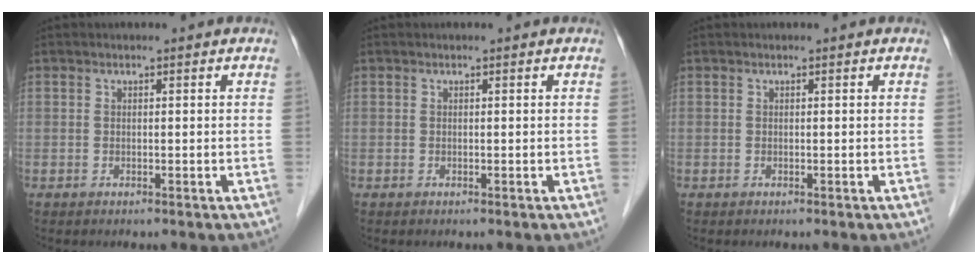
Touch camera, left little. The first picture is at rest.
{"total": 0.0}
{"total": 0.0}